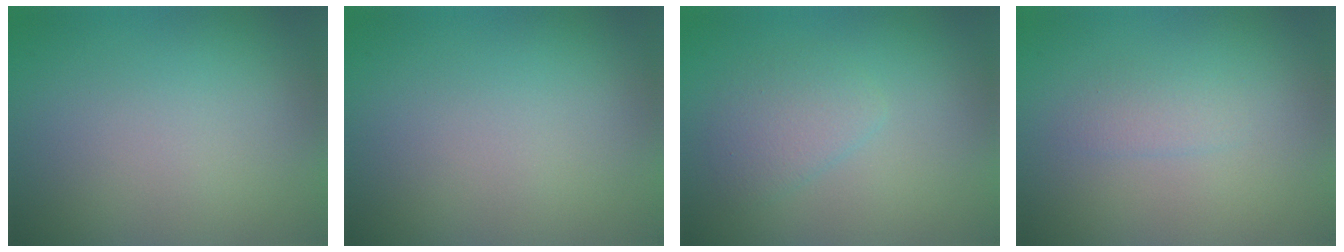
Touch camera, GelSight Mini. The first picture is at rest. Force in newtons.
{"total": 0.0}
{"total": 2.1, "press": 2.1, "slide": 0.1}
{"total": 1.1, "press": 1.1, "slide": 0.0}